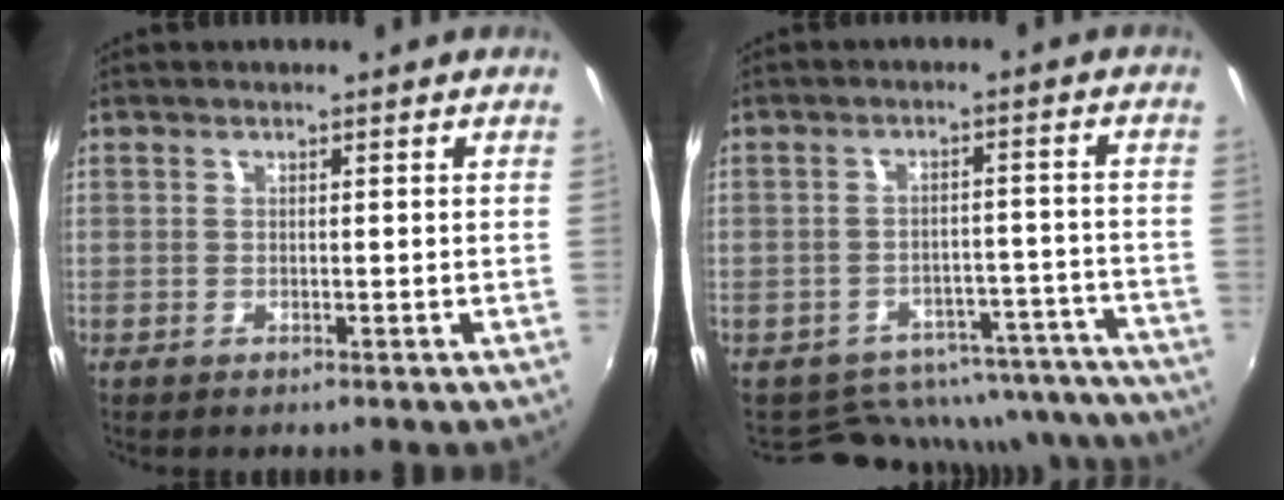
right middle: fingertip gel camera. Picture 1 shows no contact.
{"total": 18.7, "force": [-17.0, 6.6, 4.3], "torque": [-0.075, 0.043, -0.194]}